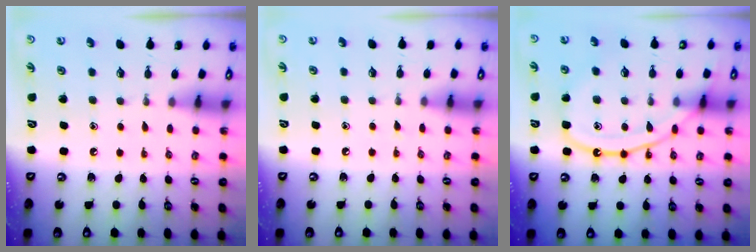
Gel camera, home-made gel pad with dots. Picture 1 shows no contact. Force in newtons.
{"total": 4.1, "press": 4.0, "slide": 0.6}
{"total": 12.8, "press": 12.7, "slide": 1.2}